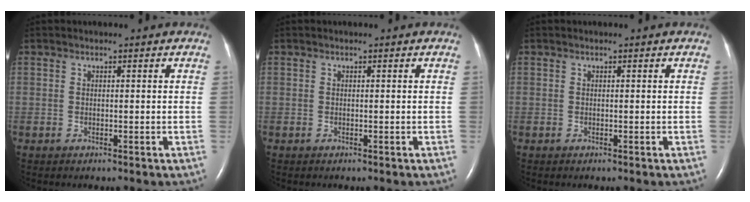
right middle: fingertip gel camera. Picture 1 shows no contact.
{"total": 0.0}
{"total": 0.0}